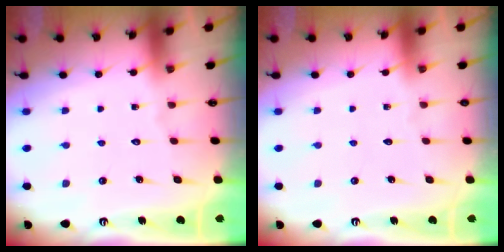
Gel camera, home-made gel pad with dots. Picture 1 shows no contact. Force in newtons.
{"total": 0.0}